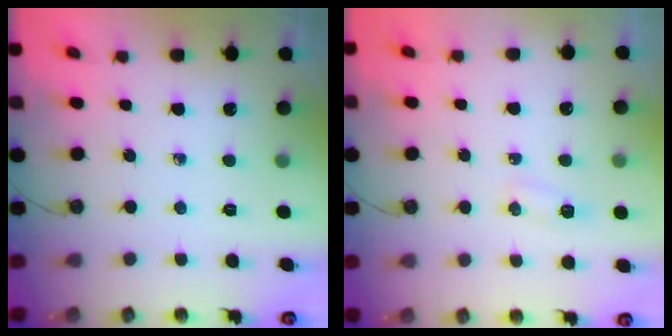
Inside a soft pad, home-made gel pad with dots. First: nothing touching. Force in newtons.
{"total": 4.2, "press": 4.1, "slide": 0.6}